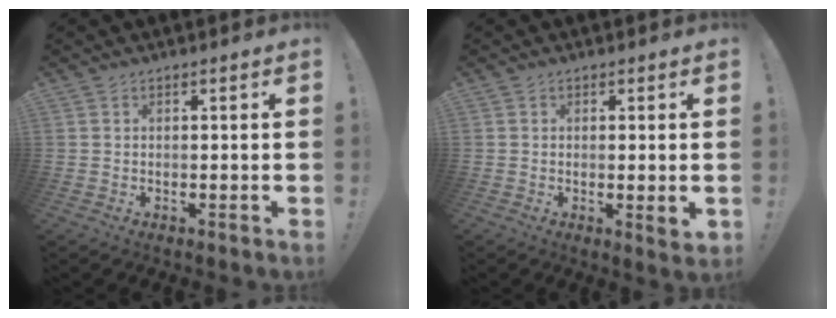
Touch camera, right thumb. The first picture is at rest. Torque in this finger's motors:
{"motor_torque": [-0.18, 0.24, -0.06, 0.42, -0.09]}